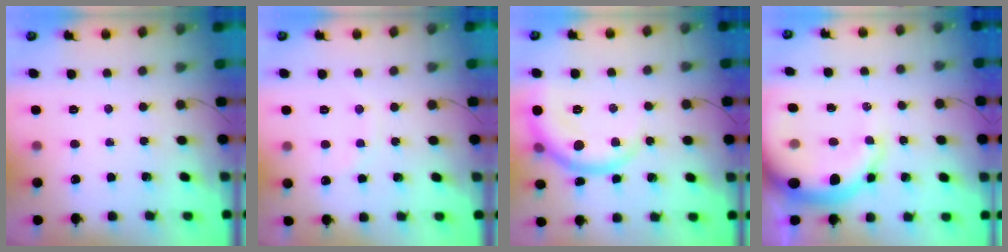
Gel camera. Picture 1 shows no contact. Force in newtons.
{"total": 4.5, "press": 4.3, "slide": 1.3}
{"total": 9.6, "press": 9.6, "slide": 1.1}
{"total": 13.7, "press": 13.3, "slide": 3.3}